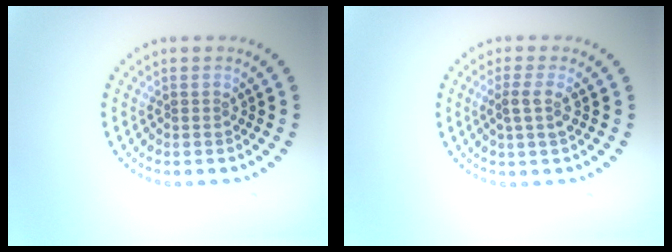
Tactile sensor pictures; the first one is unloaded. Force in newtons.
{"total": 1.8, "press": 1.5, "slide": 1.0}